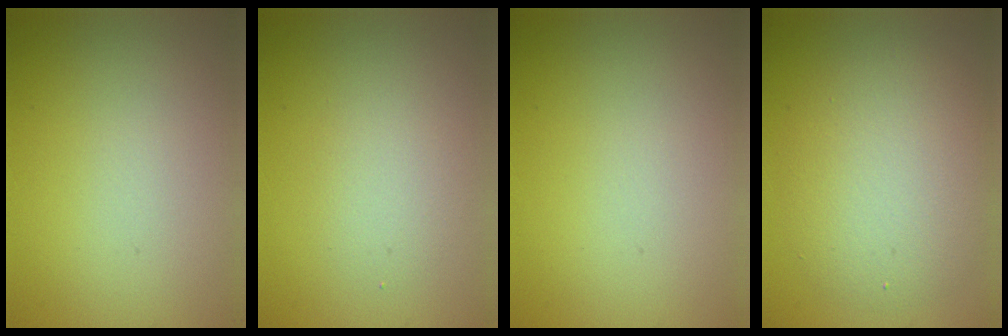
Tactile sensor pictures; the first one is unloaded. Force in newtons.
{"total": 2.0, "press": 2.0, "slide": 0.2}
{"total": 0.0}
{"total": 5.9, "press": 5.9, "slide": 0.4}